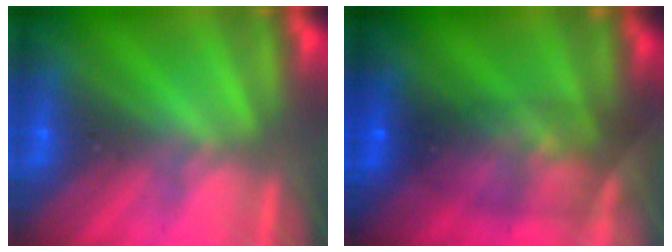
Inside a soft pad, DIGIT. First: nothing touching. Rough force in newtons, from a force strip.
{"total": 7.7}